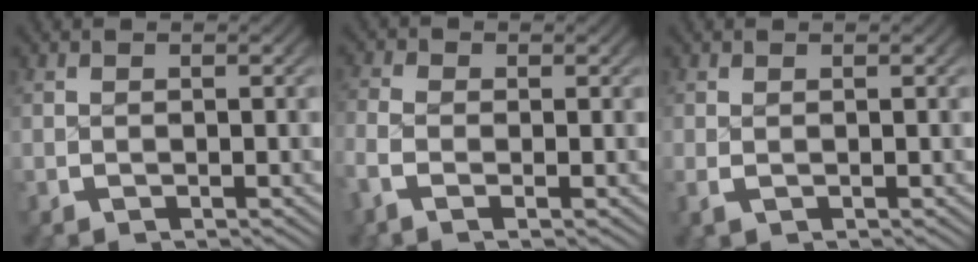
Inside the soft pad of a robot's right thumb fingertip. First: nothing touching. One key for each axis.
{"total": 2.3, "fx": -0.7, "fy": 1.1, "fz": 1.9, "tx": -0.058, "ty": -0.003, "tz": -0.015}
{"total": 0.5, "fx": 0.1, "fy": 0.2, "fz": 0.4, "tx": -0.013, "ty": -0.004, "tz": 0.005}